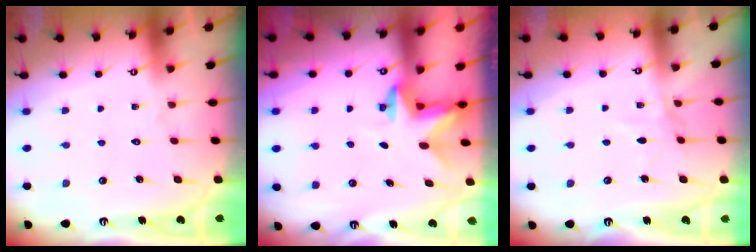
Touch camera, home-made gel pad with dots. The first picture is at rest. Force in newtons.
{"total": 2.6, "press": 2.5, "slide": 0.4}
{"total": 3.2, "press": 3.2, "slide": 0.2}